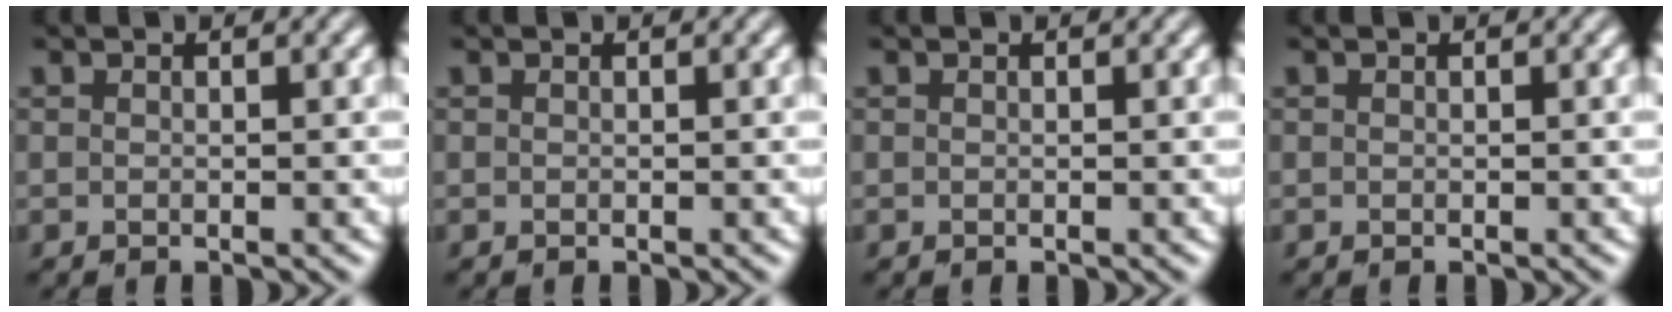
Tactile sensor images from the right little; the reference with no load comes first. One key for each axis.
{"total": 0.0}
{"total": 0.0}
{"total": 0.0}